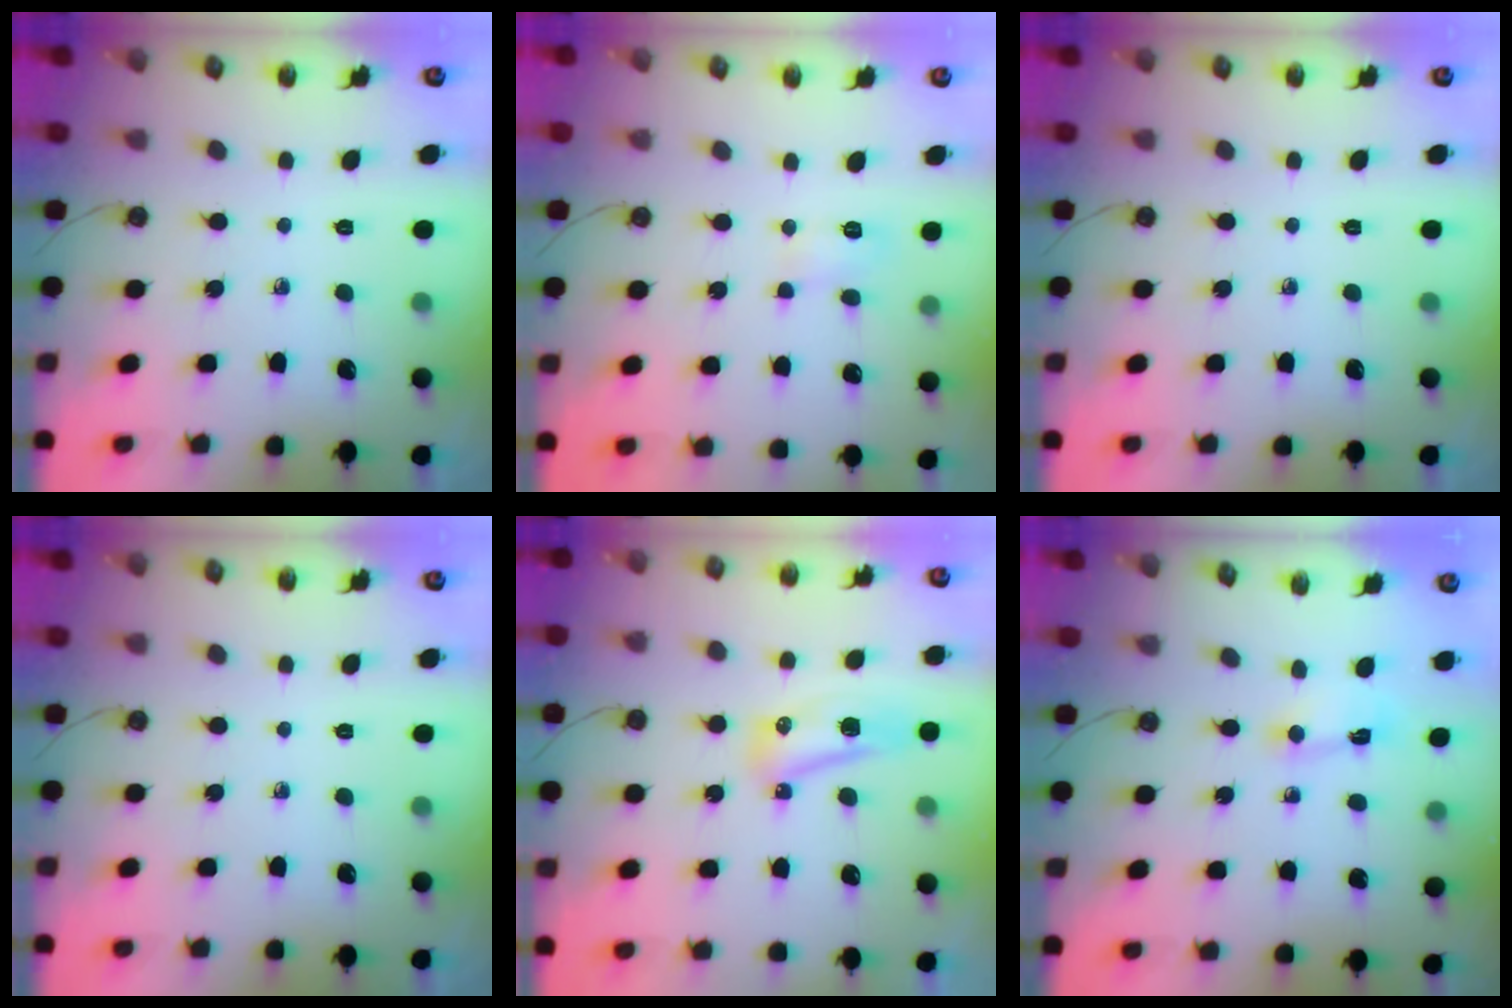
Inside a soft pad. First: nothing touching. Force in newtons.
{"total": 3.8, "press": 3.8, "slide": 0.3}
{"total": 0.0}
{"total": 0.0}
{"total": 8.2, "press": 8.2, "slide": 0.6}
{"total": 2.2, "press": 2.2, "slide": 0.3}